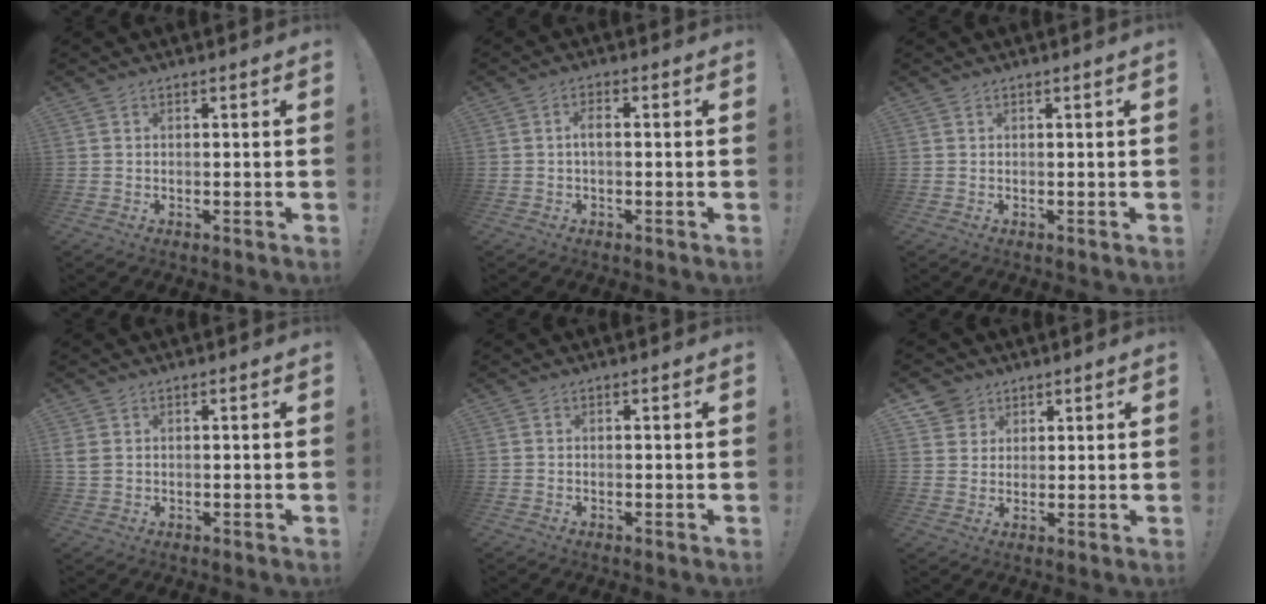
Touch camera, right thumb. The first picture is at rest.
{"total": 3.0, "force": [-0.2, 0.9, 2.8], "torque": [-0.060, 0.011, -0.003]}
{"total": 0.6, "force": [0.2, -0.3, 0.4], "torque": [-0.008, 0.000, 0.001]}
{"total": 3.1, "force": [1.1, 2.3, 1.8], "torque": [-0.035, -0.002, 0.022]}
{"total": 0.0}
{"total": 5.4, "force": [3.4, 4.1, 0.2], "torque": [-0.004, -0.022, 0.066]}